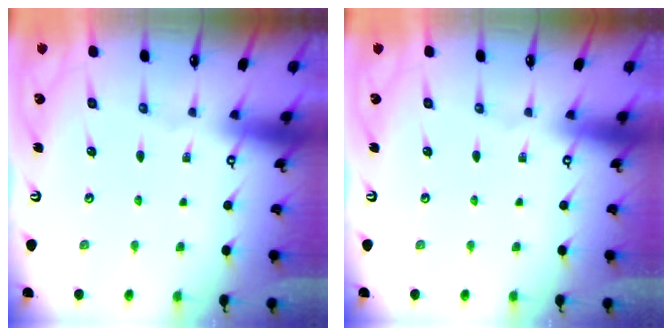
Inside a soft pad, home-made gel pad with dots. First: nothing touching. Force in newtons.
{"total": 0.0}